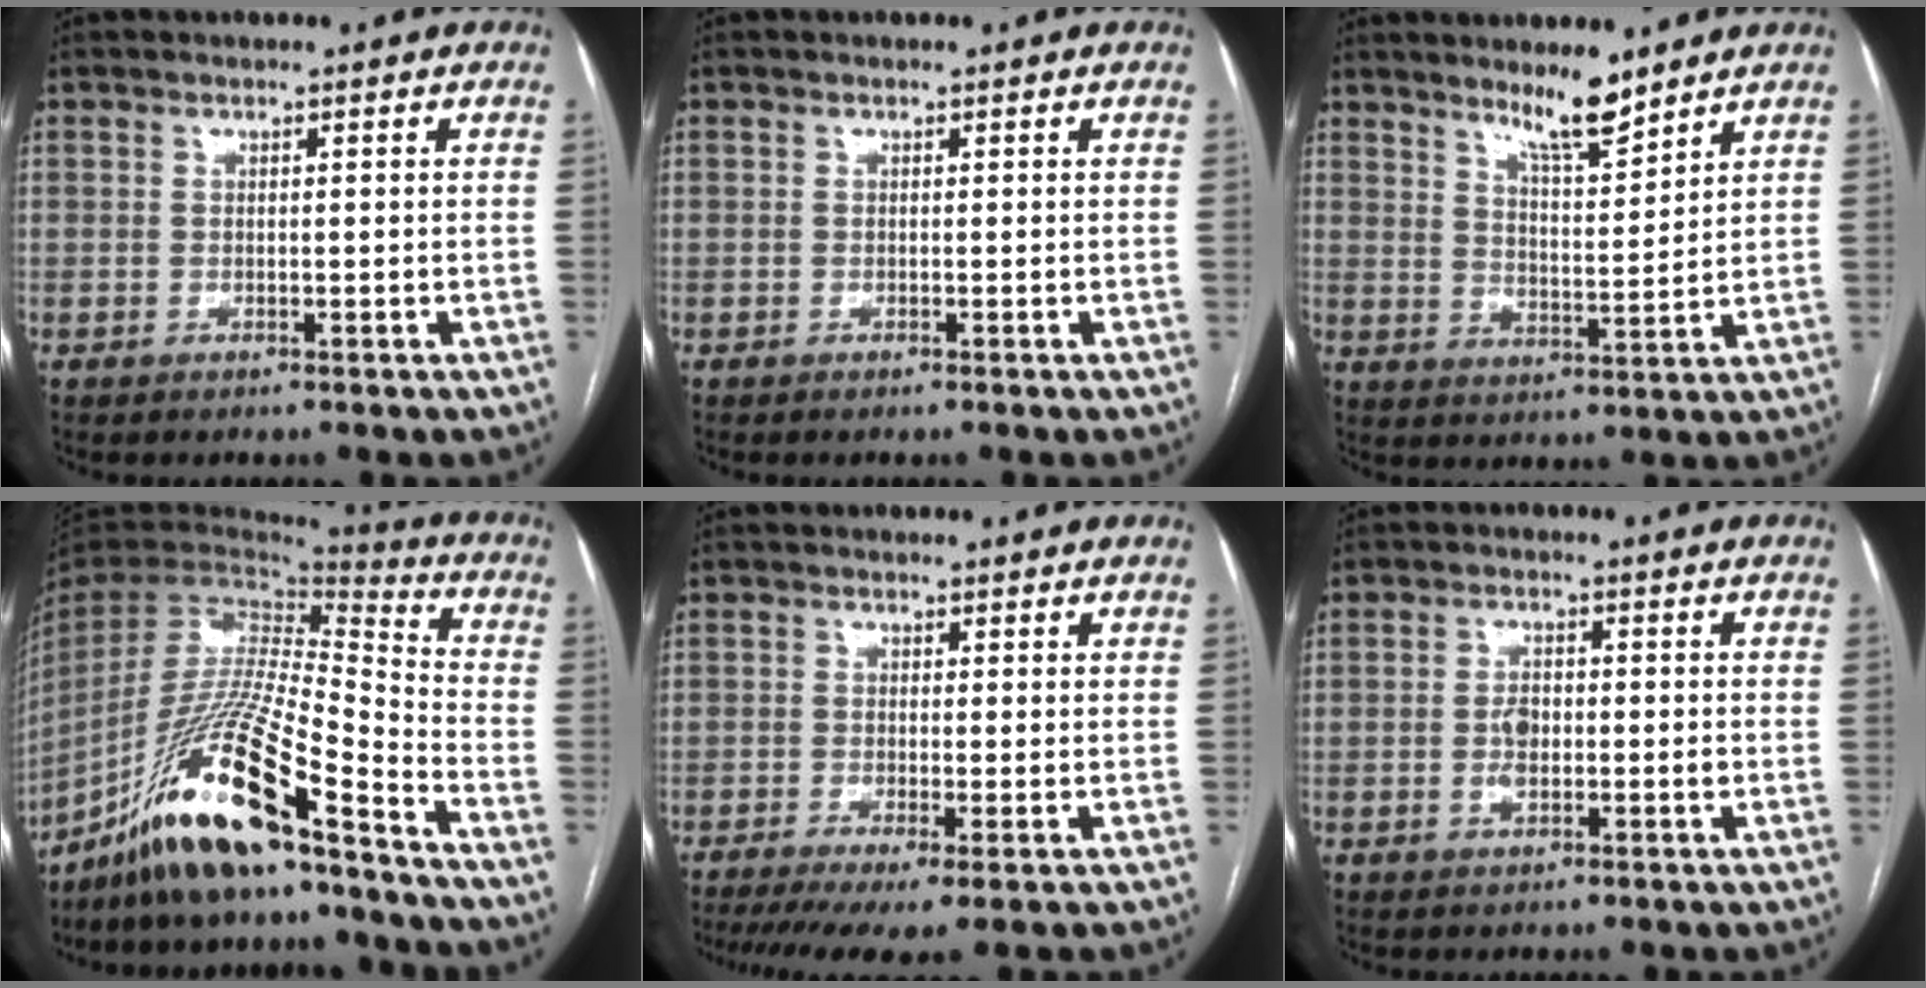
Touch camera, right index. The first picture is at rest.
{"total": 0.0}
{"total": 6.9, "force": [5.7, 0.7, 3.8], "torque": [-0.070, -0.013, 0.102]}
{"total": 19.1, "force": [-13.9, 0.7, 13.1], "torque": [-0.278, -0.026, -0.262]}
{"total": 6.4, "force": [-3.8, 0.9, 5.1], "torque": [-0.080, -0.011, -0.064]}
{"total": 3.4, "force": [-0.5, 1.7, 2.9], "torque": [-0.060, 0.002, -0.011]}